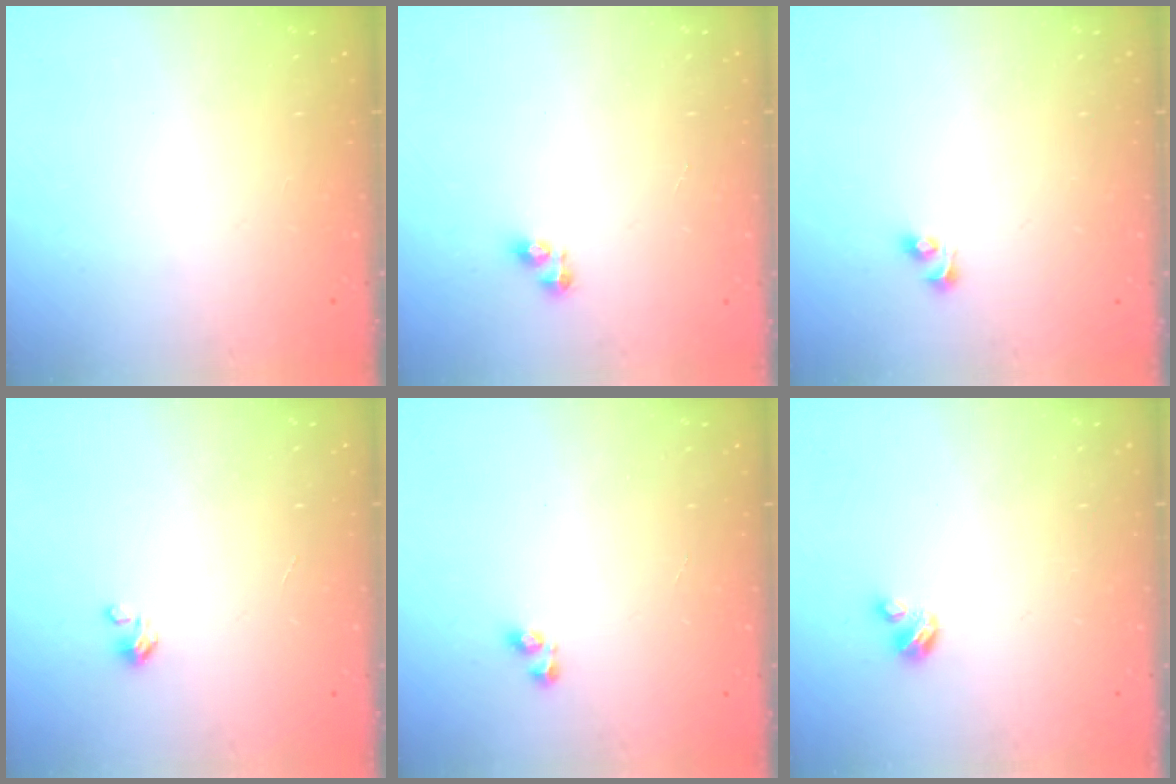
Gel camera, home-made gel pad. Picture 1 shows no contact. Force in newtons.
{"total": 3.7, "press": 3.7, "slide": 0.4}
{"total": 2.6, "press": 2.4, "slide": 1.2}
{"total": 0.0}
{"total": 3.2, "press": 3.1, "slide": 0.6}
{"total": 2.9, "press": 2.9, "slide": 0.3}